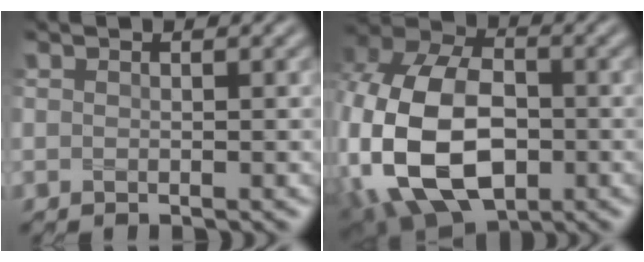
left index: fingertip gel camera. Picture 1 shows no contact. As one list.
[{"total": 16.2, "force": [-2.9, 11.1, 11.4], "torque": [-0.253, -0.028, -0.043]}]